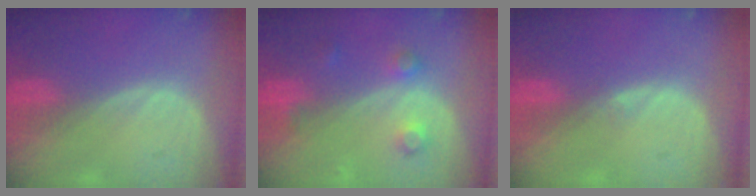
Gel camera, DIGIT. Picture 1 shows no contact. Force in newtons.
{"total": 3.7, "press": 3.4, "slide": 1.4}
{"total": 0.6, "press": 0.5, "slide": 0.4}